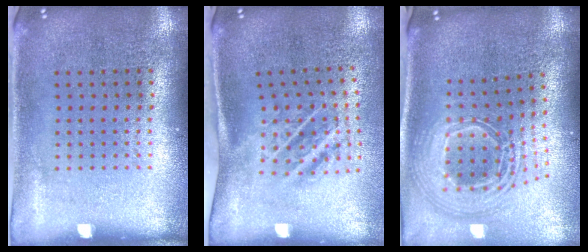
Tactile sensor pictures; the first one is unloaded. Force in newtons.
{"total": 1.9, "press": 1.2, "slide": 1.5}
{"total": 2.5, "press": 1.9, "slide": 1.7}